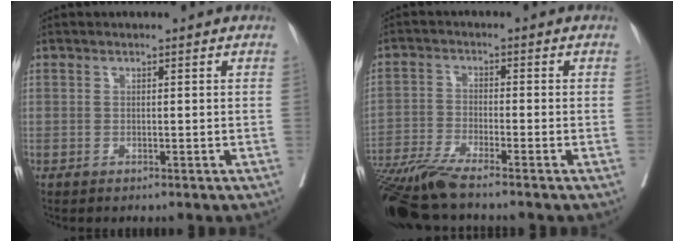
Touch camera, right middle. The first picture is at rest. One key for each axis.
{"total": 9.6, "fx": -8.1, "fy": -0.5, "fz": 5.2, "tx": -0.089, "ty": -0.029, "tz": -0.144}